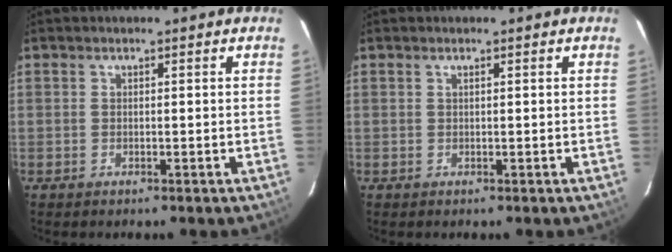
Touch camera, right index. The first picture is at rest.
{"total": 0.0}